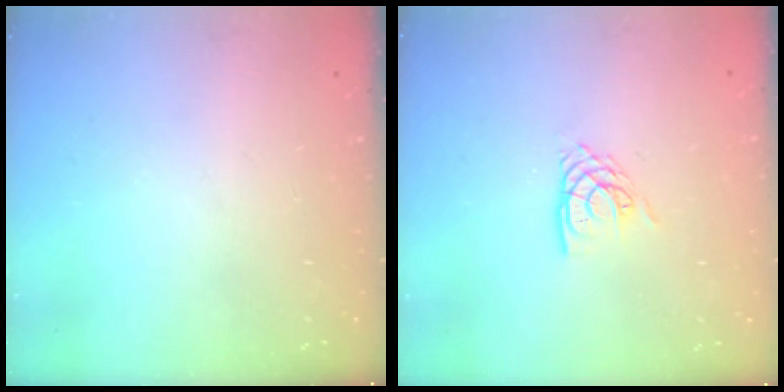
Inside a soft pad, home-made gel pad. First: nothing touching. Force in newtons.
{"total": 6.0, "press": 6.0, "slide": 0.5}